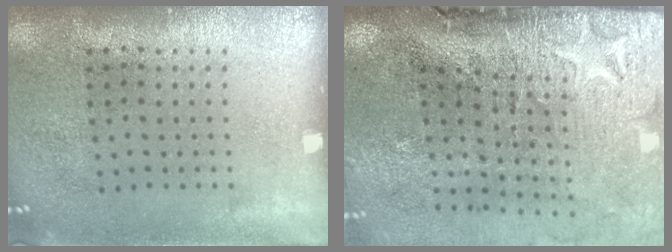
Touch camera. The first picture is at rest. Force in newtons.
{"total": 5.0, "press": 4.0, "slide": 3.1}